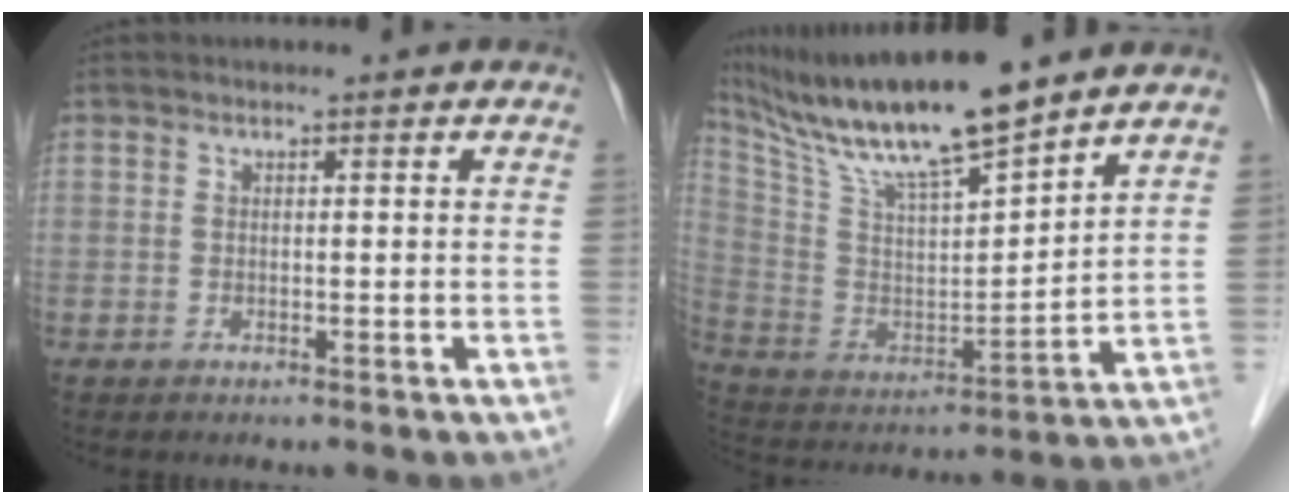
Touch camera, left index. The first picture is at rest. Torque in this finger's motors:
{"motor_torque": [0.36, -0.53, 0.44, 0.10]}